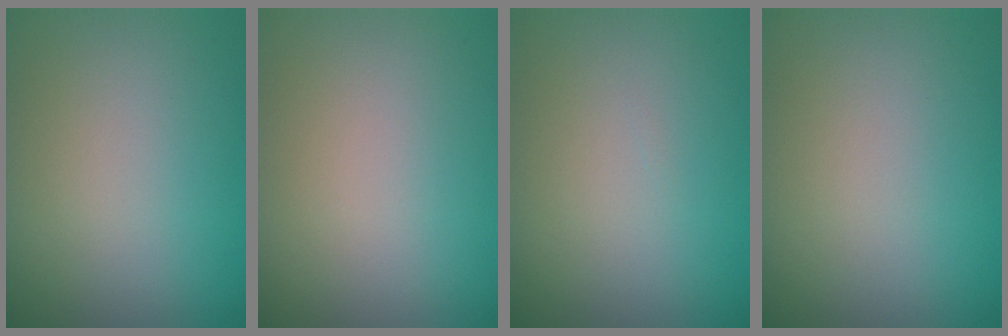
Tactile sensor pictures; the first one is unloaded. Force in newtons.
{"total": 0.0}
{"total": 0.0}
{"total": 0.0}